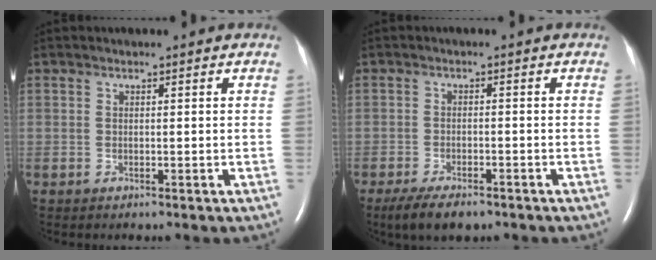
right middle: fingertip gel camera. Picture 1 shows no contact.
{"total": 6.0, "force": [-4.5, 2.0, 3.5], "torque": [-0.063, -0.009, -0.069]}